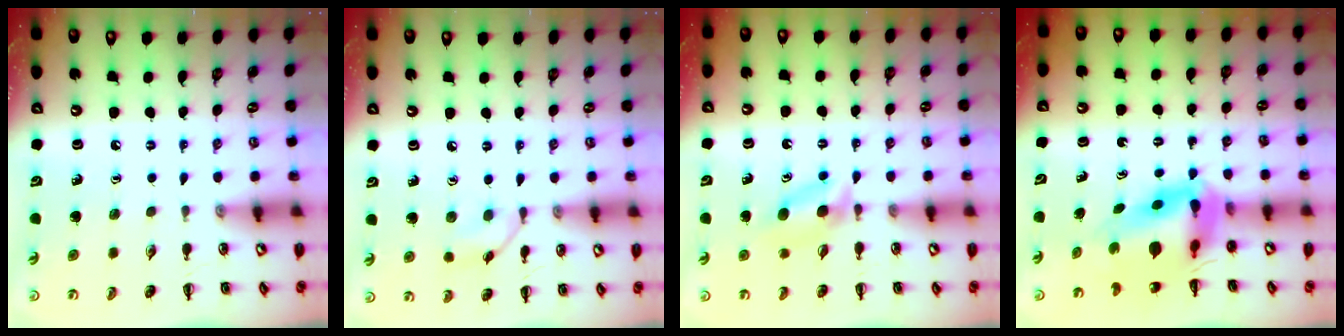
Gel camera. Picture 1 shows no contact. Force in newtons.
{"total": 6.8, "press": 6.7, "slide": 1.2}
{"total": 4.1, "press": 3.7, "slide": 1.6}
{"total": 7.6, "press": 7.2, "slide": 2.4}